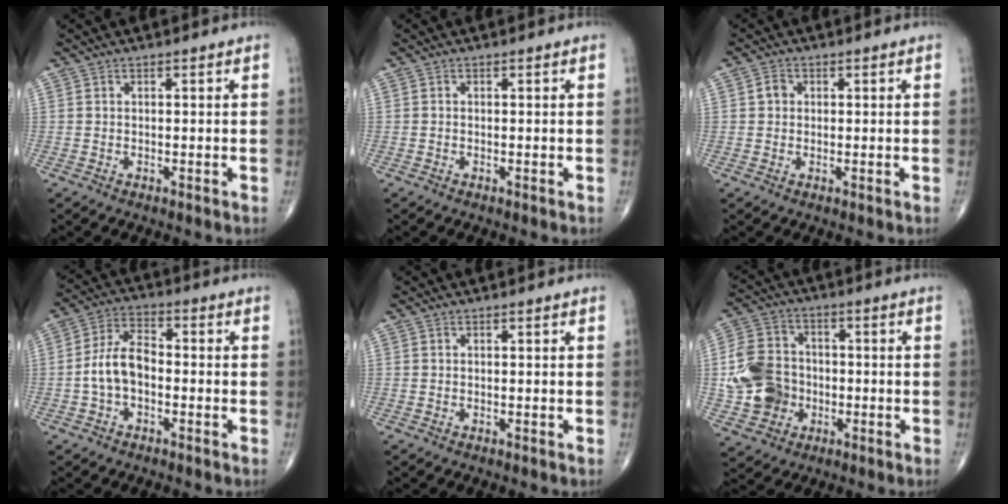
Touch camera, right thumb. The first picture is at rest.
{"total": 0.0}
{"total": 2.0, "force": [0.3, 1.8, 0.9], "torque": [-0.007, 0.002, 0.002]}
{"total": 7.8, "force": [-1.6, 4.6, 6.1], "torque": [-0.115, 0.029, -0.039]}
{"total": 0.0}
{"total": 12.3, "force": [-1.9, 10.4, 6.3], "torque": [-0.099, 0.016, -0.038]}